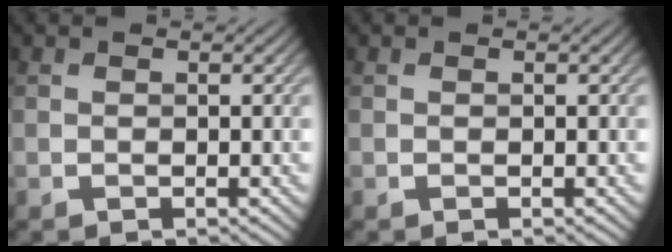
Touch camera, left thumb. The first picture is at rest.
{"total": 0.0}